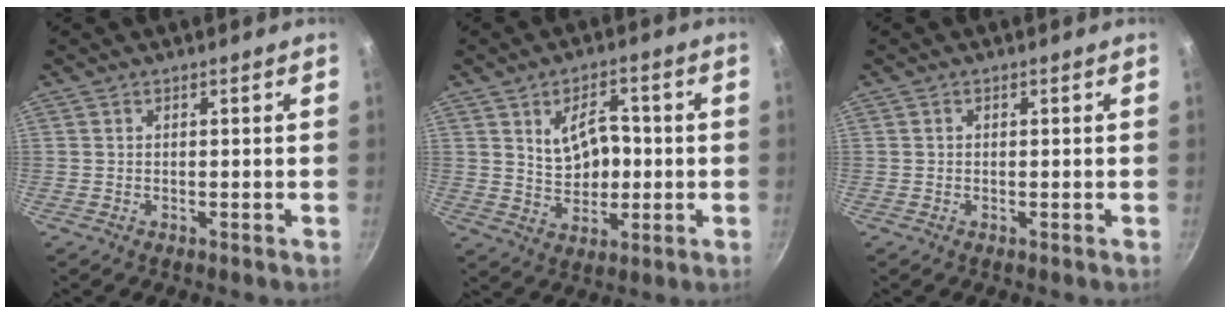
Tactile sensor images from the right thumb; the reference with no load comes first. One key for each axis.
{"total": 8.7, "fx": 1.0, "fy": 5.7, "fz": 6.5, "tx": -0.073, "ty": 0.001, "tz": 0.023}
{"total": 0.0}